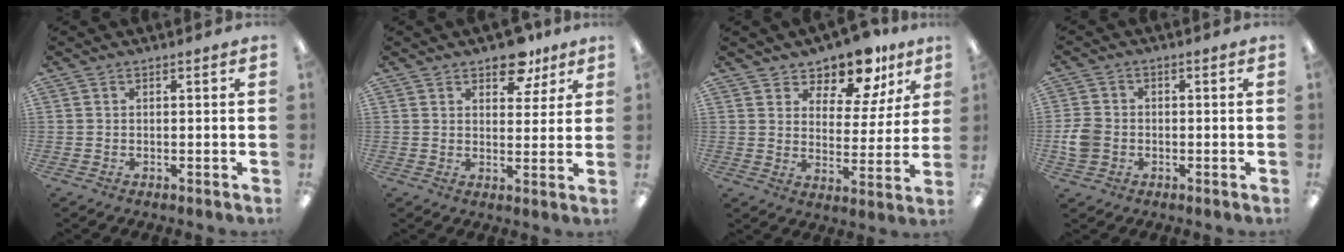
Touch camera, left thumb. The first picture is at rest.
{"total": 8.4, "force": [6.0, 4.4, 3.9], "torque": [-0.037, -0.028, 0.102]}
{"total": 10.7, "force": [9.4, 4.2, 3.1], "torque": [-0.057, -0.072, 0.170]}
{"total": 5.5, "force": [-1.3, 4.5, 2.9], "torque": [-0.067, 0.006, -0.023]}